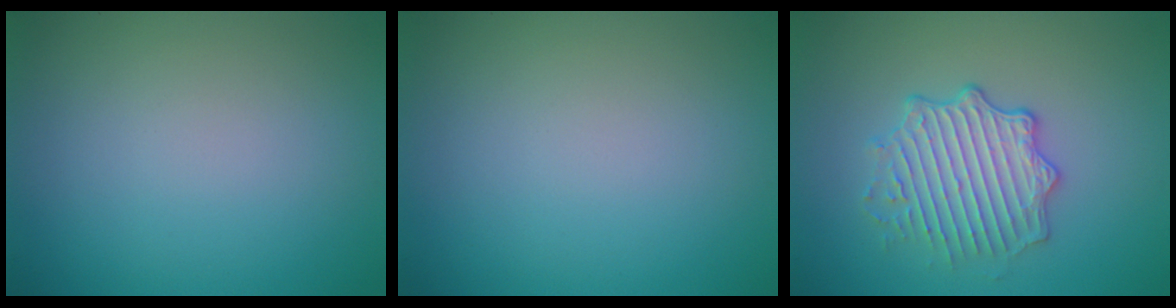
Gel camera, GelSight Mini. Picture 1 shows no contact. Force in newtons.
{"total": 0.0}
{"total": 4.0, "press": 3.7, "slide": 1.6}